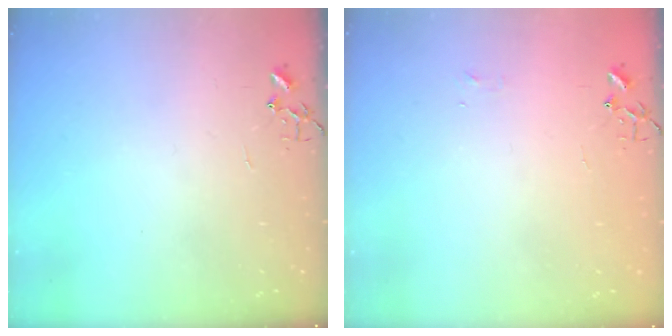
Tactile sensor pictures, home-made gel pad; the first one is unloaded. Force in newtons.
{"total": 4.0, "press": 4.0, "slide": 0.5}